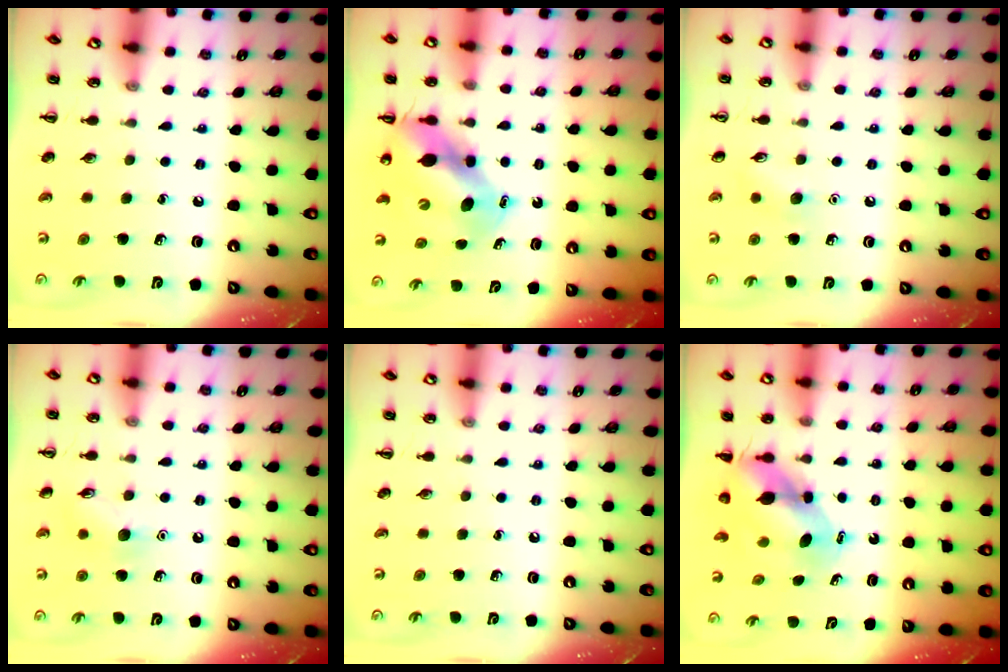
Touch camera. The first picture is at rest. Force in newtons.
{"total": 10.6, "press": 10.2, "slide": 2.9}
{"total": 6.3, "press": 6.1, "slide": 1.6}
{"total": 7.3, "press": 7.2, "slide": 1.0}
{"total": 0.0}
{"total": 6.9, "press": 6.8, "slide": 1.1}